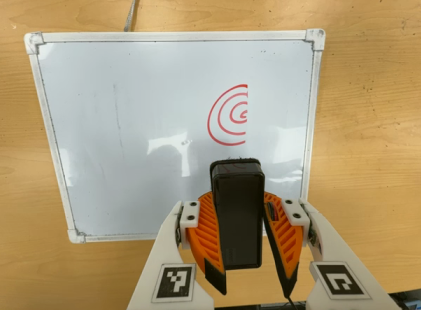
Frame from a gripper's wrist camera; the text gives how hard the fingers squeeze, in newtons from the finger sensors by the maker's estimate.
{"total": 11.1, "left": 10.6, "right": 11.6}